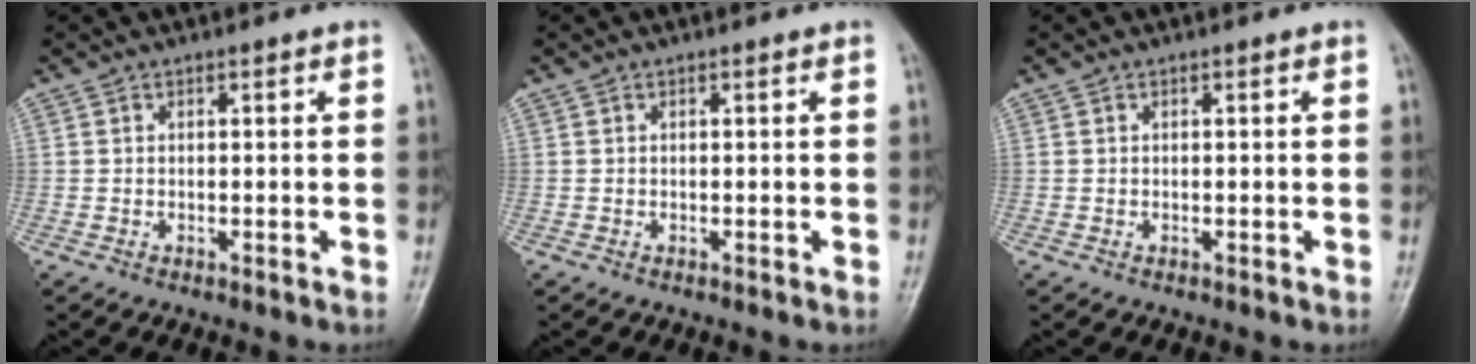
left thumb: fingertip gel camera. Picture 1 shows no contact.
{"total": 0.0}
{"total": 0.0}